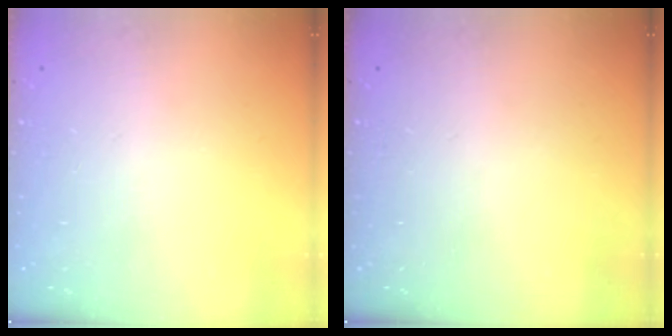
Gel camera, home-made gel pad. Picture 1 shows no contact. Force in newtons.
{"total": 0.0}